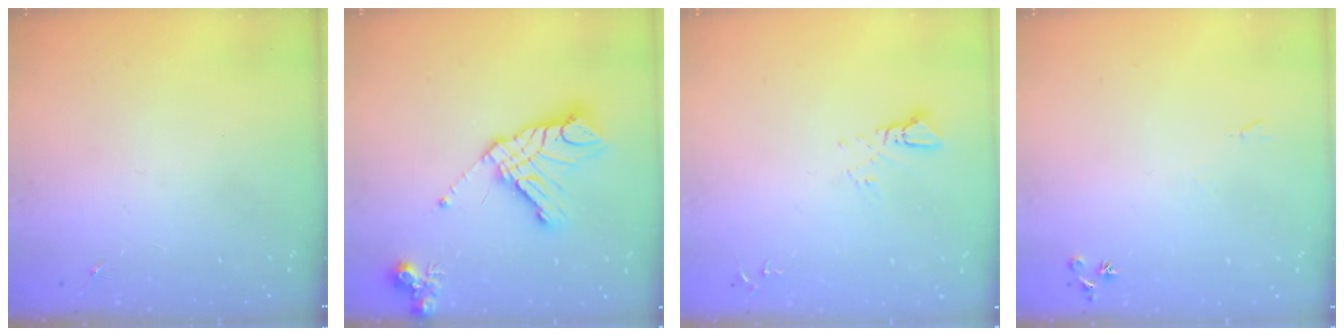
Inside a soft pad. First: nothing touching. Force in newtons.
{"total": 17.2, "press": 17.0, "slide": 2.4}
{"total": 3.4, "press": 3.4, "slide": 0.2}
{"total": 6.7, "press": 6.6, "slide": 1.0}